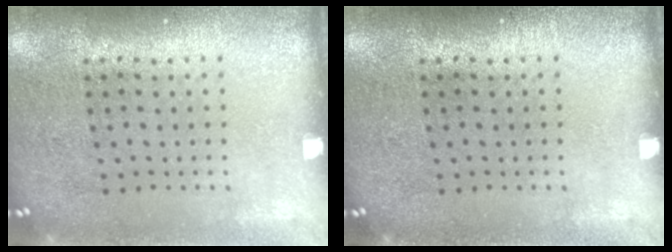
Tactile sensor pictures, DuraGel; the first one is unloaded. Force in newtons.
{"total": 0.0}